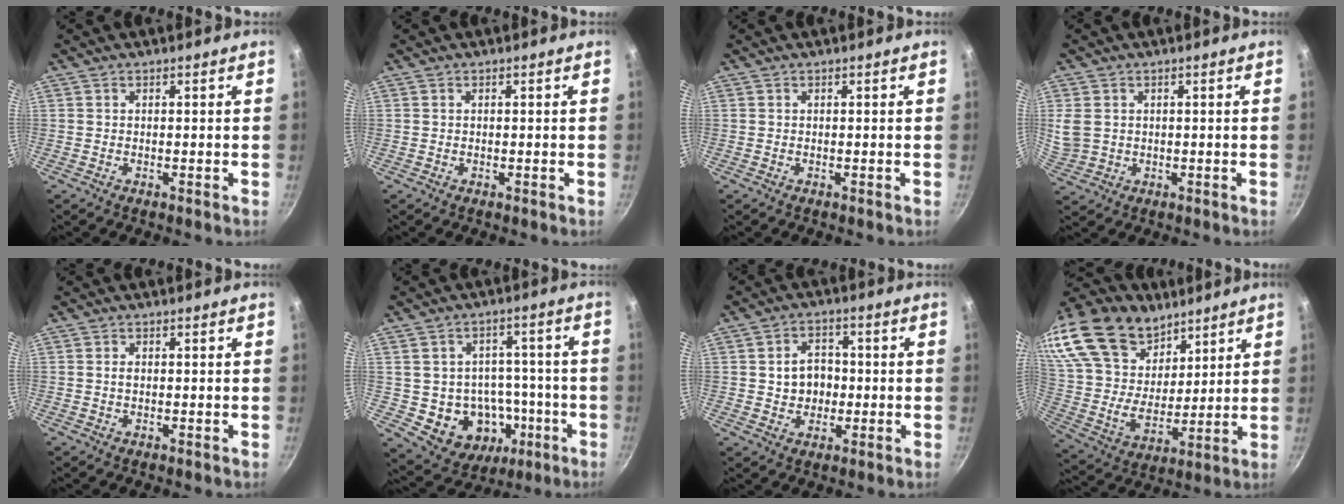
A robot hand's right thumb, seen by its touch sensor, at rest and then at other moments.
{"total": 0.0}
{"total": 0.0}
{"total": 5.6, "force": [1.1, 4.5, 3.2], "torque": [-0.062, -0.008, 0.031]}
{"total": 0.9, "force": [0.1, 0.6, 0.7], "torque": [-0.013, 0.002, 0.001]}
{"total": 13.9, "force": [-3.3, 11.7, 6.9], "torque": [-0.063, 0.033, -0.030]}
{"total": 6.8, "force": [0.0, 5.6, 3.9], "torque": [-0.037, 0.011, -0.002]}
{"total": 30.0, "force": [18.9, 18.5, 14.2], "torque": [-0.296, -0.031, 0.354]}